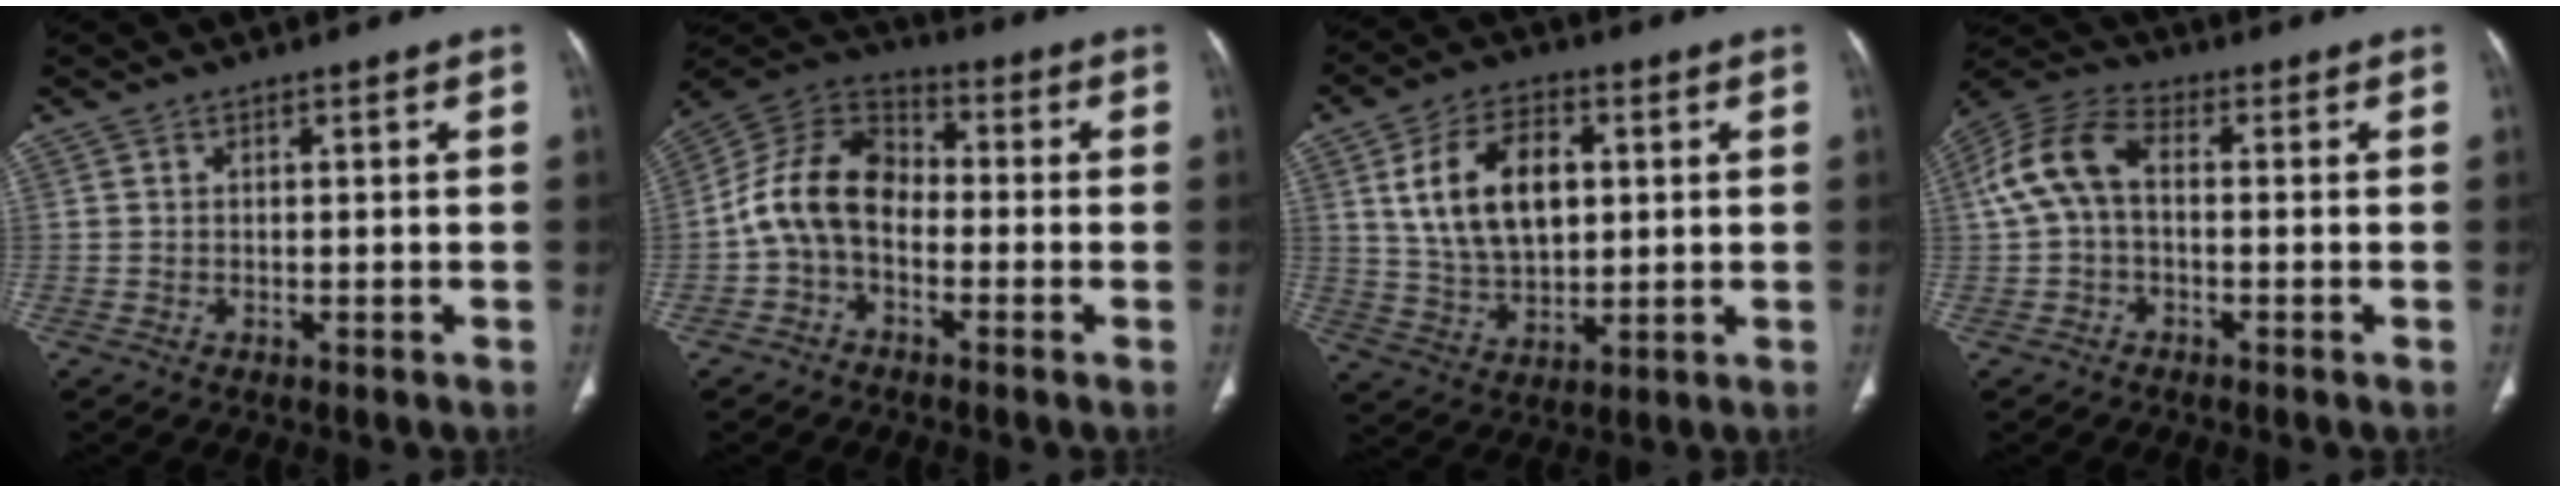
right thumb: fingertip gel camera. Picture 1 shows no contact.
{"total": 11.8, "force": [-2.1, 8.3, 8.2], "torque": [-0.142, 0.040, -0.053]}
{"total": 14.0, "force": [3.2, 8.7, 10.5], "torque": [-0.158, -0.005, 0.061]}
{"total": 9.4, "force": [0.2, 5.6, 7.5], "torque": [-0.160, 0.031, -0.004]}